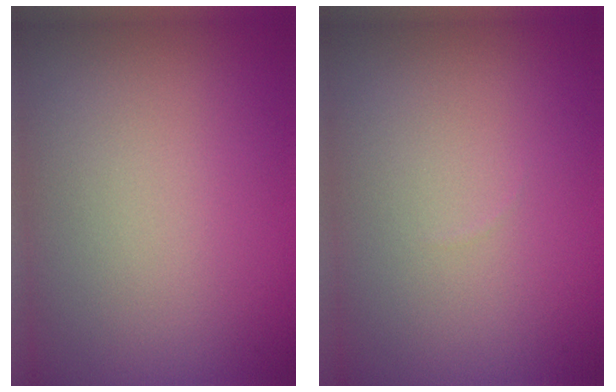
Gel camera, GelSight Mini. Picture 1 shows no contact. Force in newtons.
{"total": 0.0}